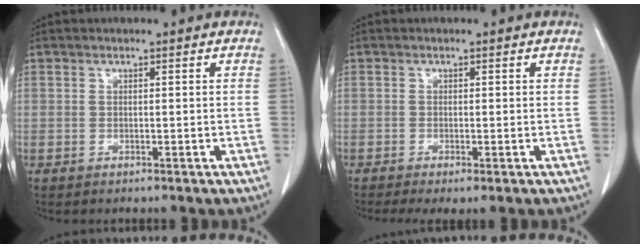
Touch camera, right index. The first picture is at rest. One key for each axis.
{"total": 2.7, "fx": -1.6, "fy": 0.6, "fz": 2.1, "tx": -0.036, "ty": -0.010, "tz": -0.026}